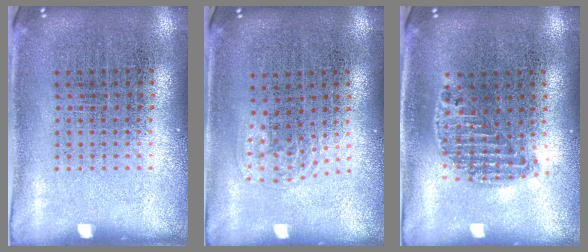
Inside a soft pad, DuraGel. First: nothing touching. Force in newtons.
{"total": 0.9, "press": 0.6, "slide": 0.7}
{"total": 1.2, "press": 1.1, "slide": 0.5}